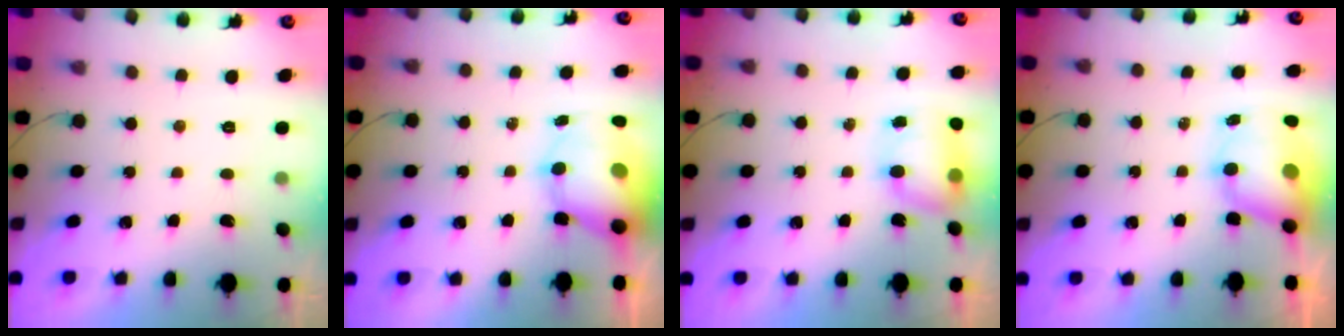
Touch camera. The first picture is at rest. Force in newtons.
{"total": 11.9, "press": 11.5, "slide": 3.0}
{"total": 7.9, "press": 7.9, "slide": 1.1}
{"total": 9.8, "press": 9.4, "slide": 2.6}